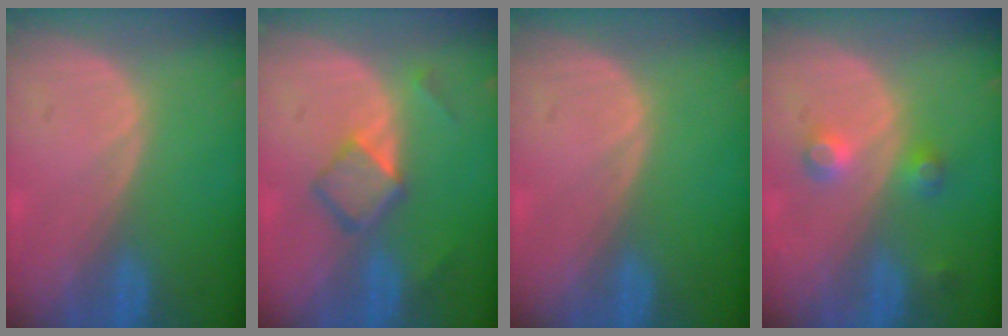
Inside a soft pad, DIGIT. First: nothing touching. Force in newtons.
{"total": 5.1, "press": 4.7, "slide": 2.0}
{"total": 0.0}
{"total": 3.6, "press": 3.4, "slide": 1.2}